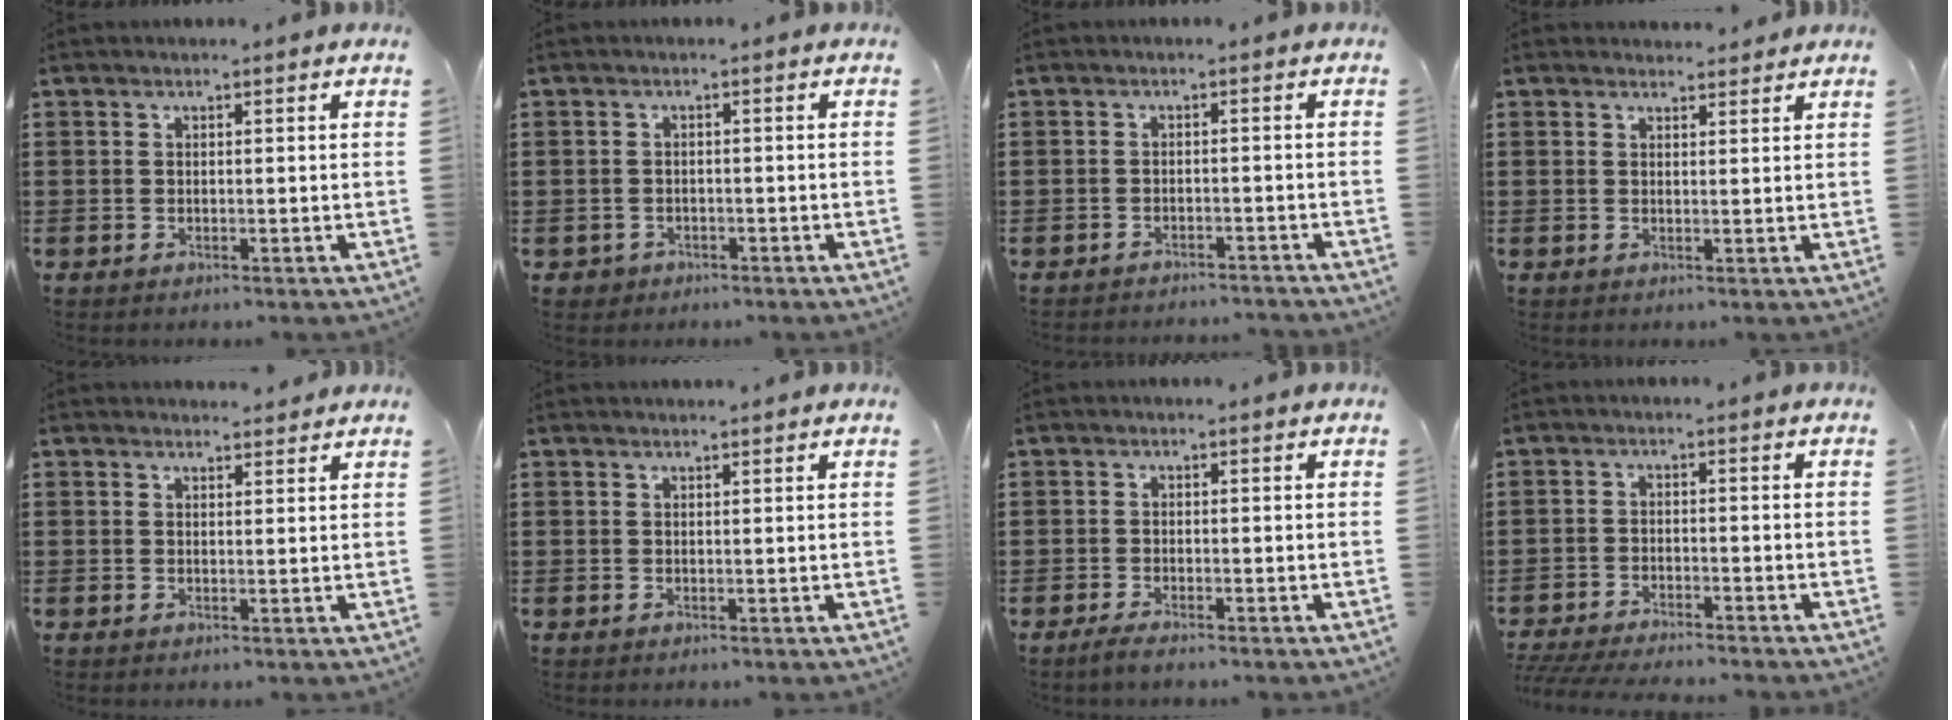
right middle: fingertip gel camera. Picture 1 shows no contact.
{"total": 1.0, "force": [-0.8, 0.7, 0.0], "torque": [-0.001, 0.003, -0.020]}
{"total": 1.9, "force": [-1.9, 0.0, 0.0], "torque": [-0.005, 0.003, -0.040]}
{"total": 1.8, "force": [1.7, 0.2, -0.1], "torque": [0.006, 0.000, 0.033]}
{"total": 1.5, "force": [1.5, 0.4, 0.1], "torque": [0.003, -0.001, 0.027]}
{"total": 0.6, "force": [0.6, 0.0, 0.0], "torque": [-0.003, 0.000, 0.011]}
{"total": 1.2, "force": [-1.0, 0.1, 0.8], "torque": [-0.014, -0.001, -0.019]}
{"total": 3.7, "force": [-3.6, -0.1, 0.7], "torque": [-0.026, -0.007, -0.078]}